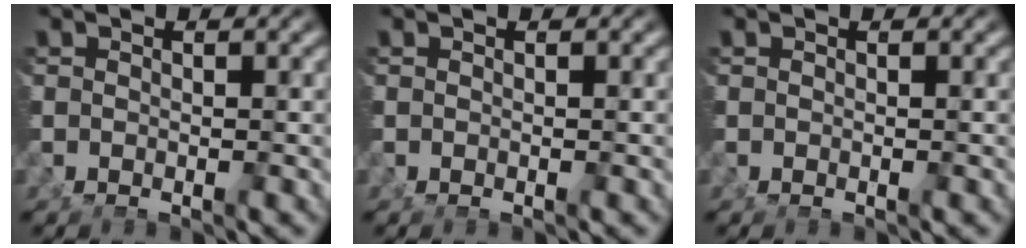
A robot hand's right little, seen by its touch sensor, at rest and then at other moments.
{"total": 0.0}
{"total": 0.0}